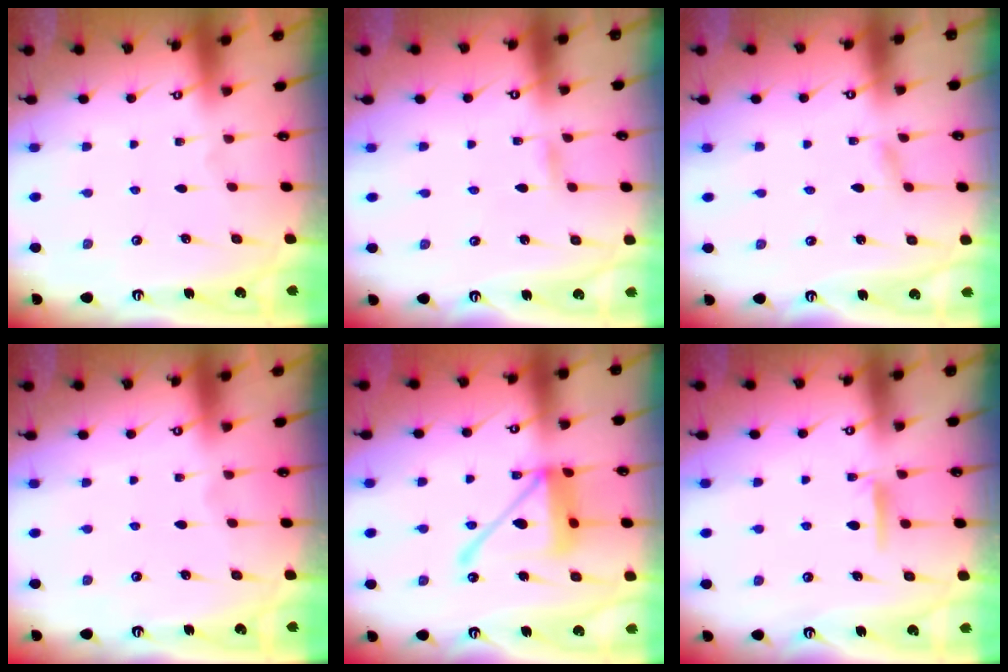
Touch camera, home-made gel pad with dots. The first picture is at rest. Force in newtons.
{"total": 2.8, "press": 2.7, "slide": 0.3}
{"total": 1.6, "press": 1.6, "slide": 0.1}
{"total": 0.0}
{"total": 15.2, "press": 15.1, "slide": 1.8}
{"total": 5.2, "press": 5.2, "slide": 0.5}